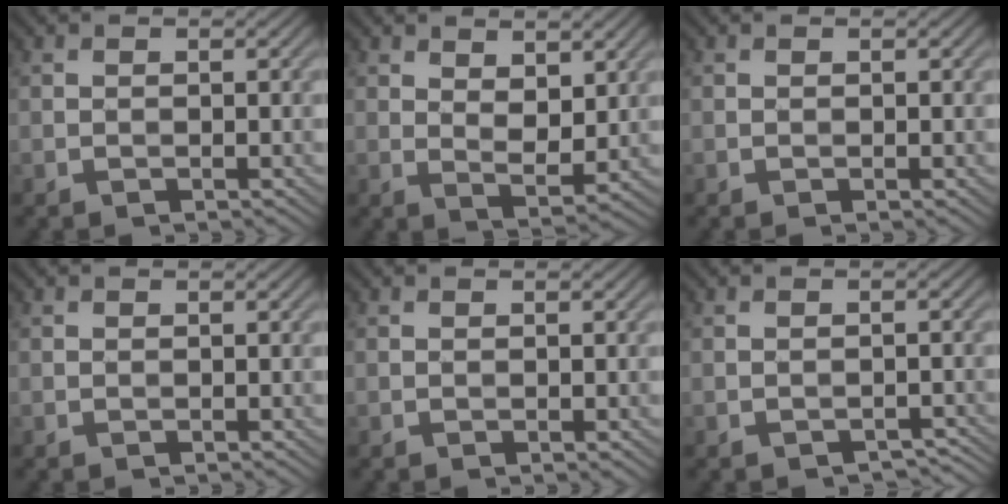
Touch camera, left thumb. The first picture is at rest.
{"total": 5.0, "force": [2.9, 2.2, 3.3], "torque": [-0.067, -0.010, 0.058]}
{"total": 0.0}
{"total": 0.0}
{"total": 0.0}
{"total": 1.1, "force": [-1.1, 0.3, 0.0], "torque": [-0.001, 0.004, -0.015]}